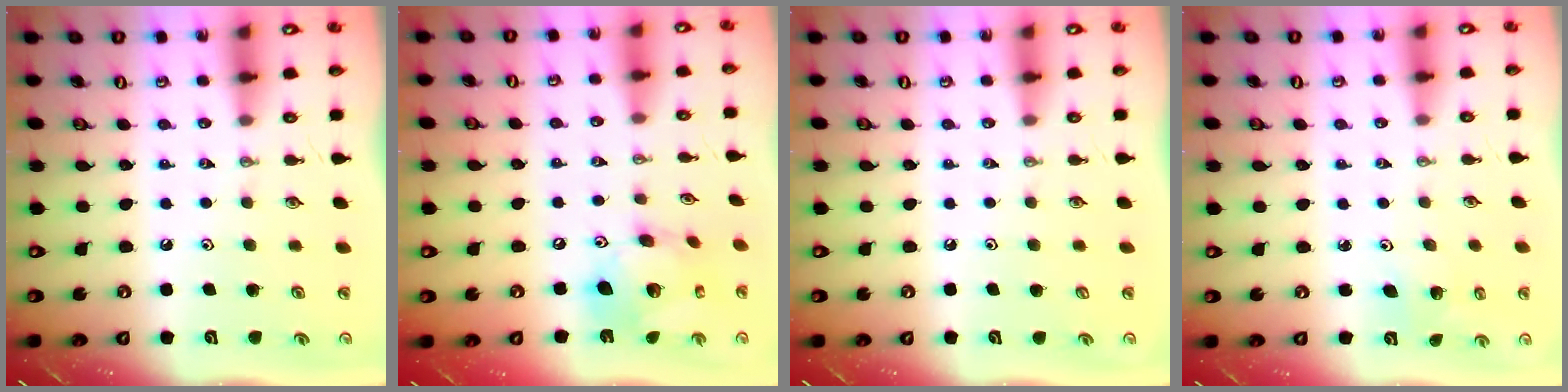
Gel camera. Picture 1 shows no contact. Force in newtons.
{"total": 15.7, "press": 15.6, "slide": 1.6}
{"total": 1.1, "press": 0.0, "slide": 1.1}
{"total": 2.3, "press": 2.3, "slide": 0.2}